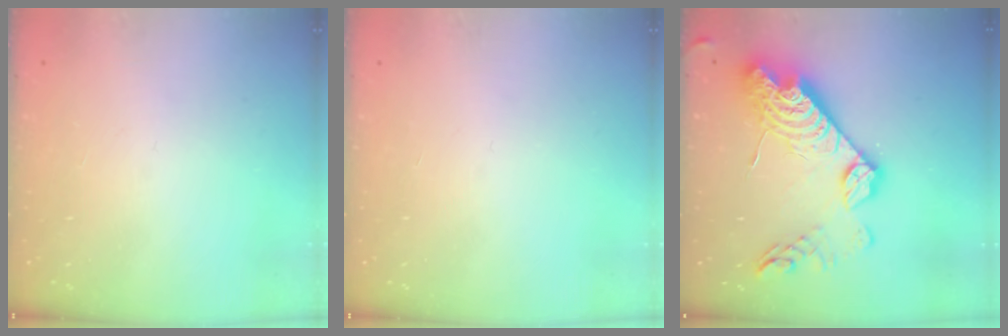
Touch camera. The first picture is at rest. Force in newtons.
{"total": 0.0}
{"total": 22.6, "press": 22.5, "slide": 2.0}